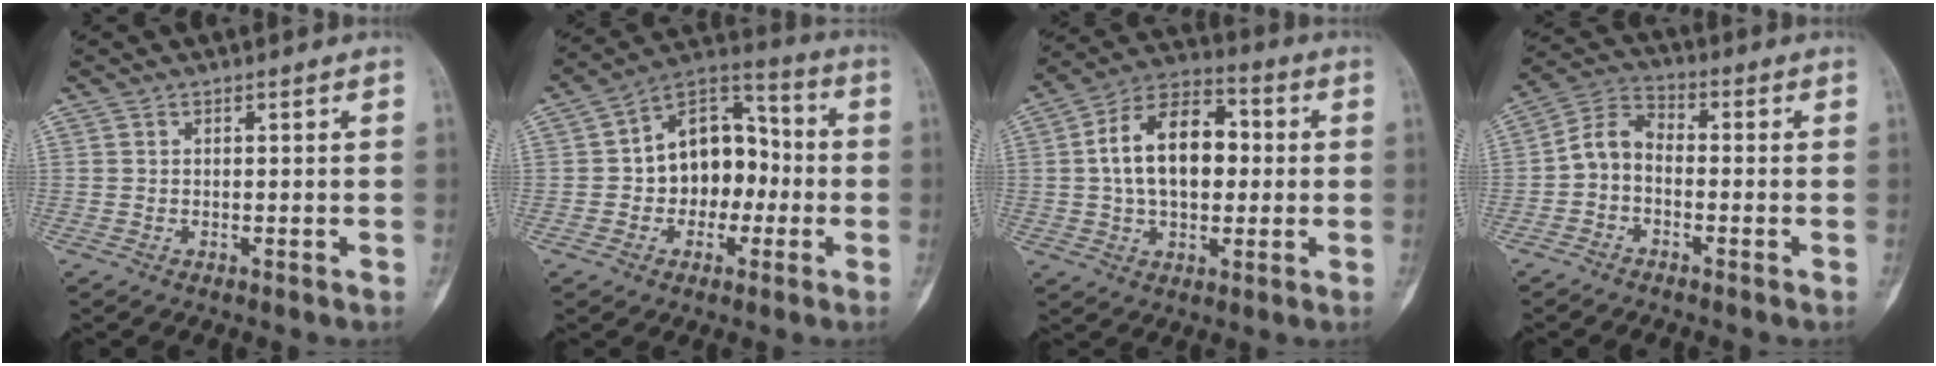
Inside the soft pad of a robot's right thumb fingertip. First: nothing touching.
{"total": 14.3, "force": [-1.3, 10.1, 9.9], "torque": [-0.103, 0.045, -0.031]}
{"total": 15.5, "force": [1.2, 9.6, 12.2], "torque": [-0.182, 0.025, 0.012]}
{"total": 6.1, "force": [-1.5, 4.2, 4.3], "torque": [-0.072, 0.031, -0.045]}